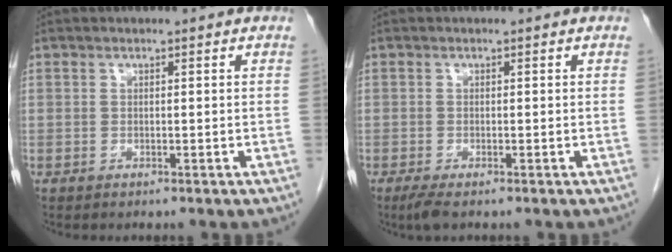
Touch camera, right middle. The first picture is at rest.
{"total": 1.9, "force": [-1.3, 0.3, 1.4], "torque": [-0.032, -0.007, -0.025]}